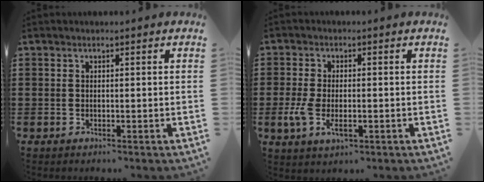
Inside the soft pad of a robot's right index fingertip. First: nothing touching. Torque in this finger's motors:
{"motor_torque": [0.26, -0.22, 0.18, 0.08]}